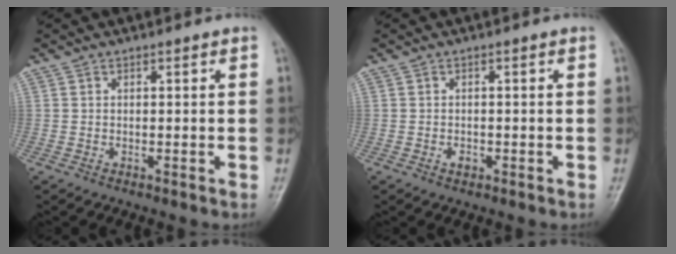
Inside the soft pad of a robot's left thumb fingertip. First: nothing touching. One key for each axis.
{"total": 1.2, "fx": -0.7, "fy": 0.8, "fz": 0.6, "tx": -0.007, "ty": 0.004, "tz": -0.010}